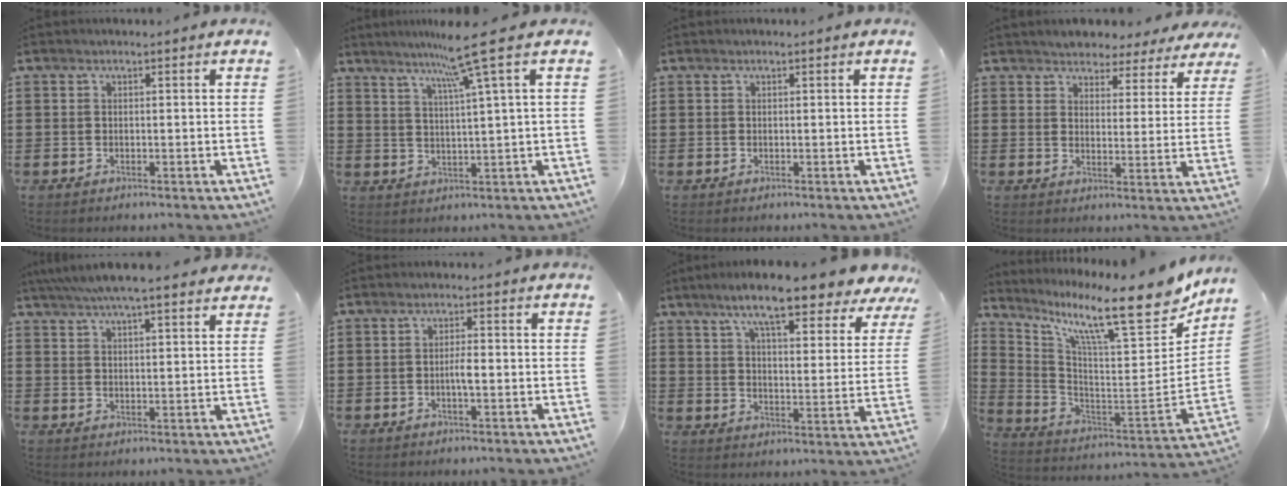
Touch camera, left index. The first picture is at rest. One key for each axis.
{"total": 8.1, "fx": 4.5, "fy": -1.2, "fz": 6.6, "tx": -0.132, "ty": -0.007, "tz": 0.069}
{"total": 0.0}
{"total": 3.7, "fx": 3.5, "fy": 0.8, "fz": -0.4, "tx": -0.015, "ty": -0.016, "tz": 0.061}
{"total": 5.6, "fx": 5.0, "fy": 0.3, "fz": 2.5, "tx": -0.064, "ty": -0.011, "tz": 0.089}
{"total": 2.4, "fx": -0.5, "fy": 0.5, "fz": 2.3, "tx": -0.042, "ty": 0.002, "tz": -0.010}
{"total": 10.7, "fx": 8.6, "fy": 0.9, "fz": 6.3, "tx": -0.134, "ty": -0.036, "tz": 0.142}
{"total": 13.1, "fx": 9.1, "fy": 1.1, "fz": 9.4, "tx": -0.189, "ty": -0.078, "tz": 0.142}